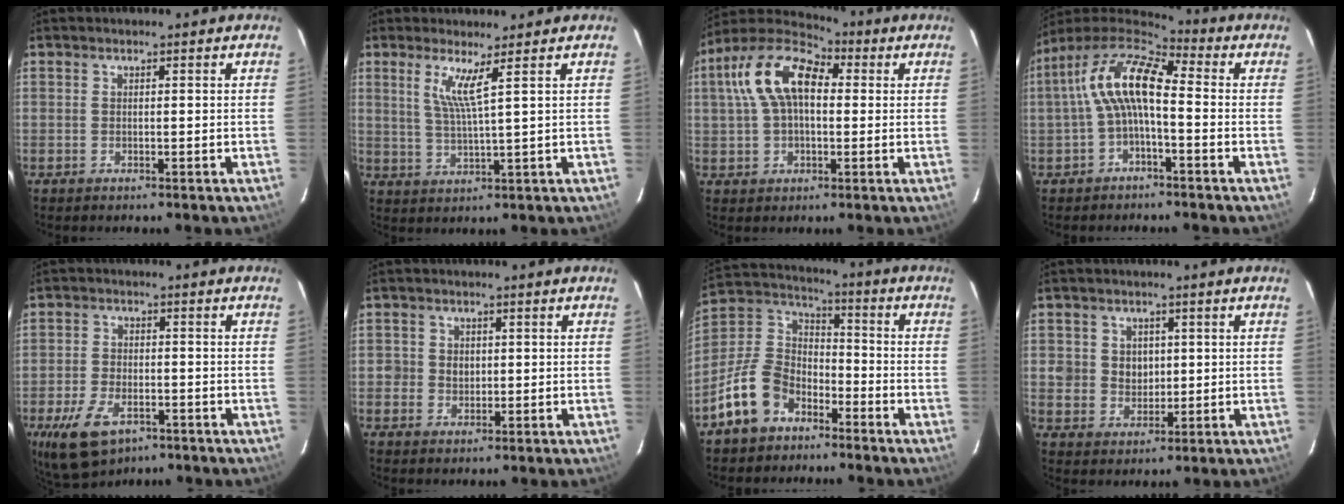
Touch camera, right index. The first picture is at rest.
{"total": 4.6, "force": [2.3, -0.6, 3.9], "torque": [-0.078, -0.011, 0.045]}
{"total": 14.3, "force": [2.8, 8.2, 11.4], "torque": [-0.221, 0.038, 0.039]}
{"total": 10.6, "force": [-0.8, 4.0, 9.8], "torque": [-0.194, 0.022, -0.020]}
{"total": 10.3, "force": [-5.7, 5.6, 6.6], "torque": [-0.148, -0.015, -0.096]}
{"total": 3.0, "force": [0.0, 2.9, 0.9], "torque": [-0.019, 0.006, 0.000]}
{"total": 13.0, "force": [-8.1, 8.5, 5.6], "torque": [-0.134, 0.035, -0.145]}
{"total": 5.7, "force": [0.8, 5.3, 1.9], "torque": [-0.040, 0.010, 0.021]}